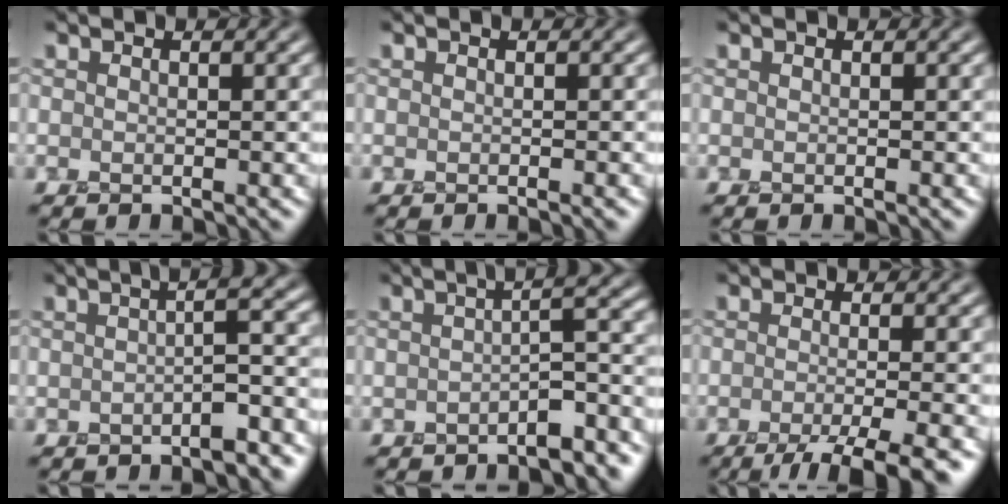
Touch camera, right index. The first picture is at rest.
{"total": 0.6, "force": [-0.3, 0.0, 0.5], "torque": [-0.003, 0.000, -0.004]}
{"total": 0.0}
{"total": 5.7, "force": [-1.7, 1.5, 5.3], "torque": [-0.056, 0.014, -0.034]}
{"total": 6.5, "force": [-3.0, 1.8, 5.4], "torque": [-0.051, 0.018, -0.052]}
{"total": 6.0, "force": [-3.5, 1.4, 4.7], "torque": [-0.056, -0.006, -0.059]}